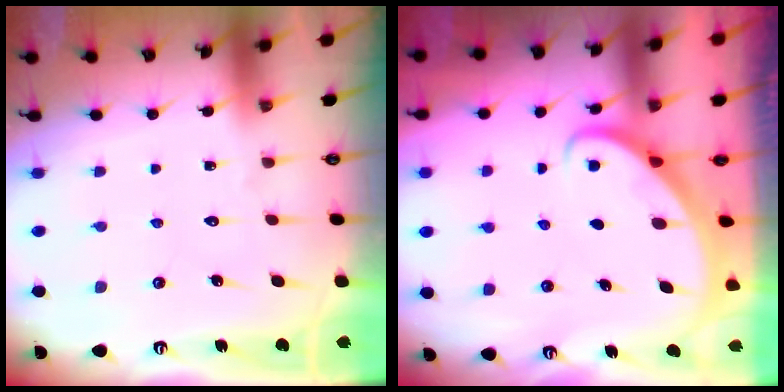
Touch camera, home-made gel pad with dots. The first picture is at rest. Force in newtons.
{"total": 2.9, "press": 2.9, "slide": 0.2}